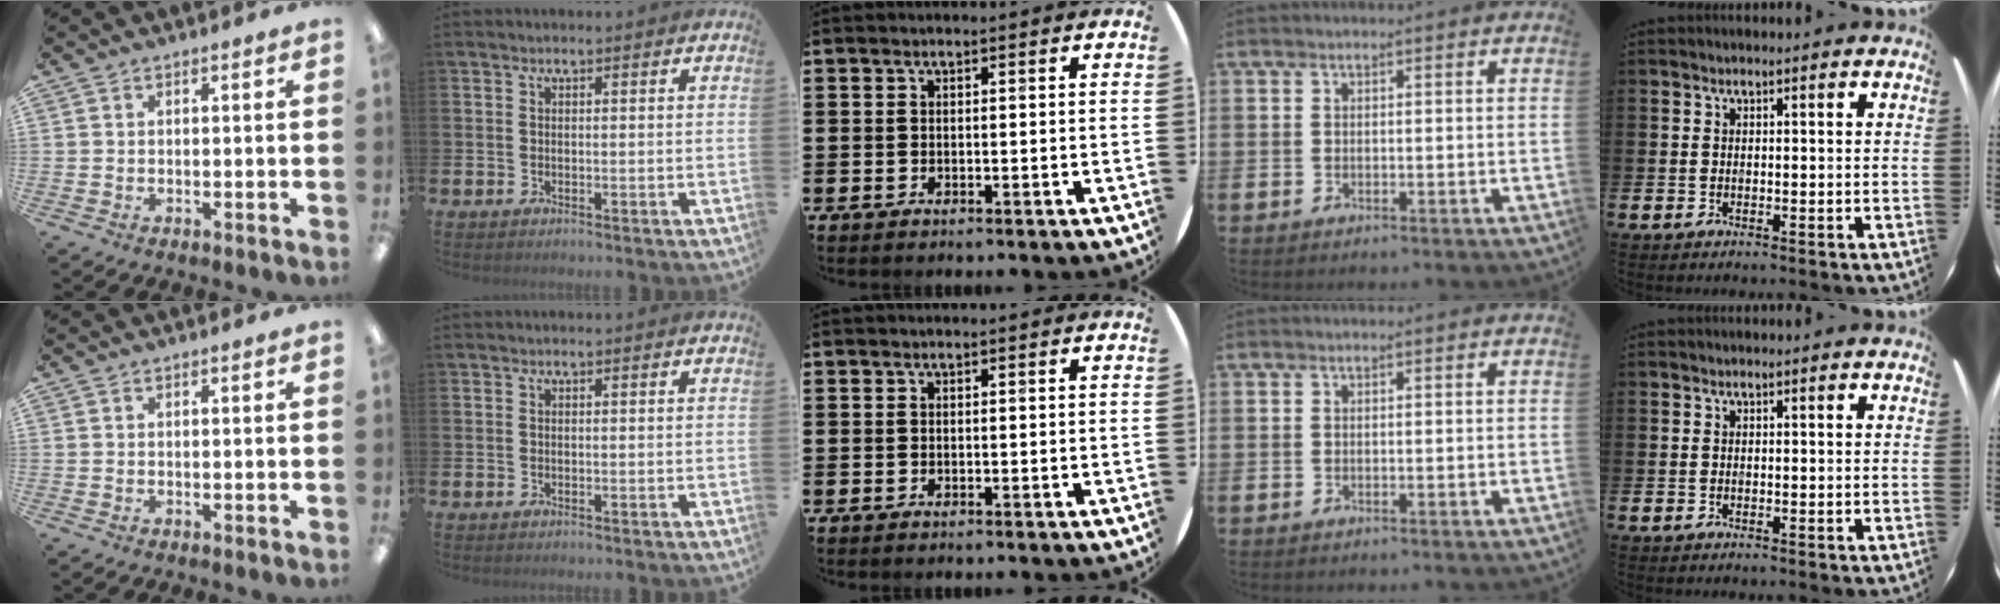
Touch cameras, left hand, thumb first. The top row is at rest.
{}